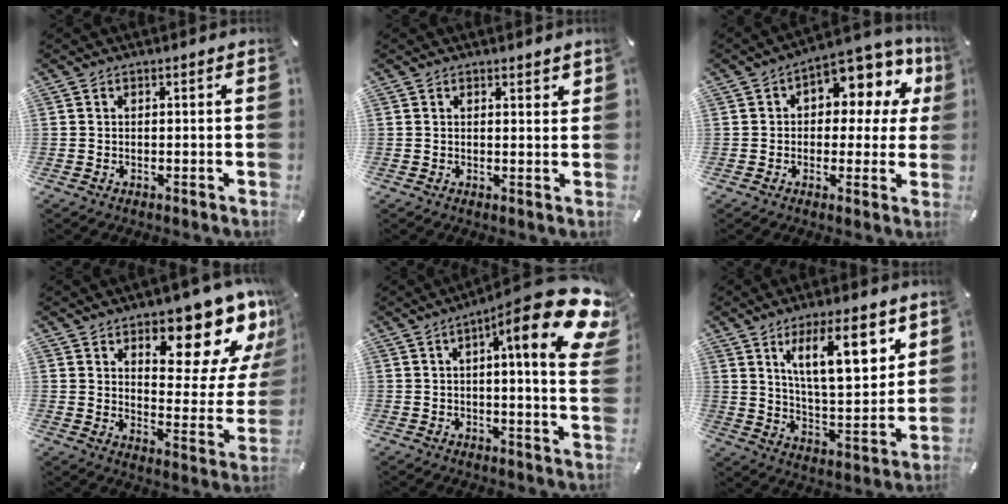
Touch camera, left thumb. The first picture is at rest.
{"total": 1.3, "force": [1.1, 0.5, 0.5], "torque": [-0.003, -0.003, 0.020]}
{"total": 10.4, "force": [4.4, 6.4, 6.9], "torque": [-0.088, -0.038, 0.078]}
{"total": 16.8, "force": [11.0, 7.7, 10.0], "torque": [-0.100, -0.106, 0.177]}
{"total": 20.9, "force": [8.7, 4.7, 18.5], "torque": [-0.260, -0.061, 0.122]}
{"total": 16.8, "force": [9.0, 6.2, 12.7], "torque": [-0.200, -0.031, 0.144]}